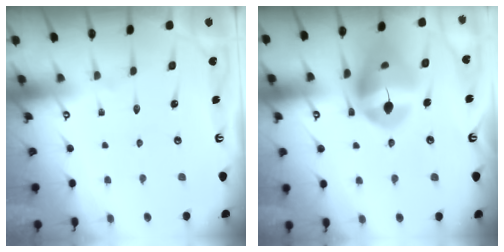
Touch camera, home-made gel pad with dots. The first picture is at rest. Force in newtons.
{"total": 16.2, "press": 16.1, "slide": 2.0}